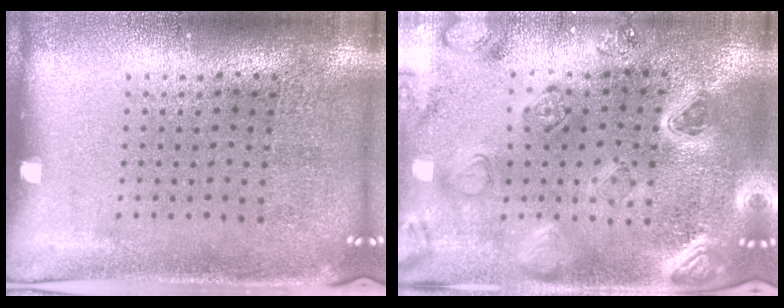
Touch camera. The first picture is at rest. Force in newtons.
{"total": 2.2, "press": 2.2, "slide": 0.3}